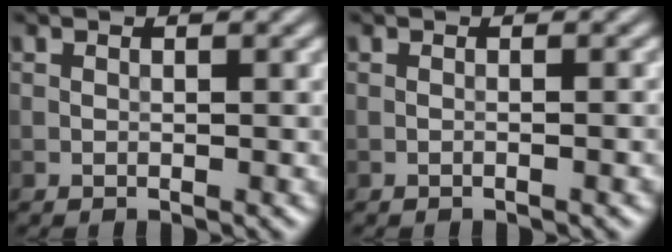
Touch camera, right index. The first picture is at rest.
{"total": 0.9, "force": [-0.3, 0.2, 0.8], "torque": [-0.010, -0.001, -0.010]}